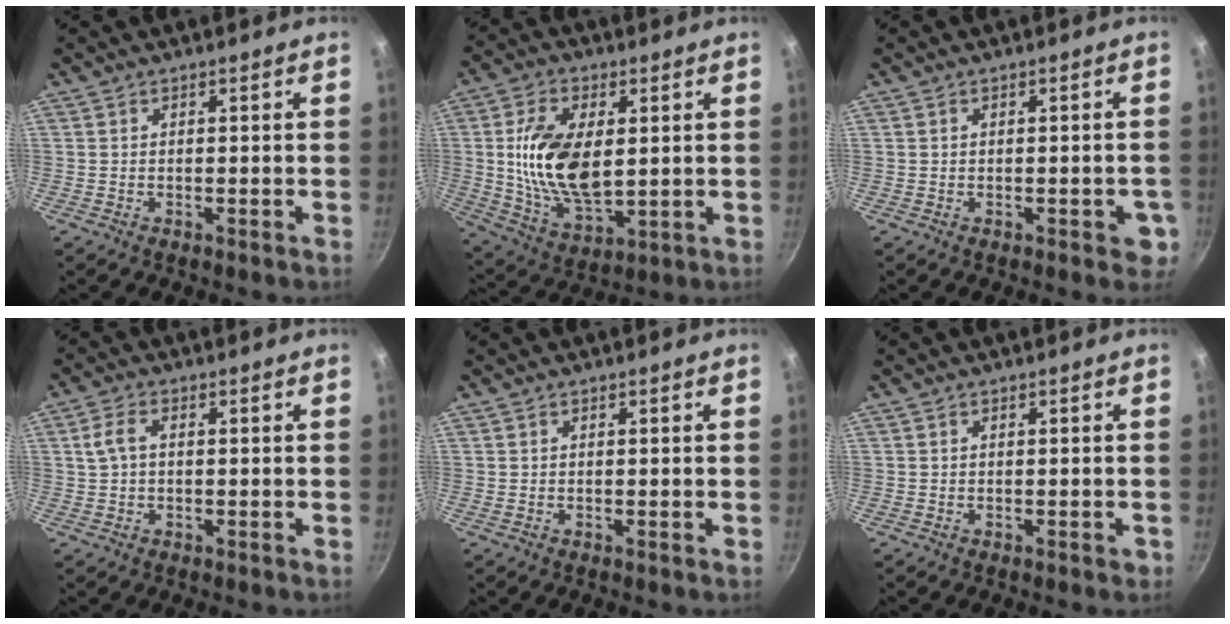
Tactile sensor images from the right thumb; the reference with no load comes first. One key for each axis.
{"total": 16.1, "fx": 1.9, "fy": 8.9, "fz": 13.3, "tx": -0.238, "ty": -0.012, "tz": 0.043}
{"total": 3.9, "fx": -1.1, "fy": 2.0, "fz": 3.2, "tx": -0.017, "ty": 0.011, "tz": -0.012}
{"total": 4.0, "fx": 0.5, "fy": 2.5, "fz": 3.1, "tx": -0.066, "ty": 0.012, "tz": 0.006}
{"total": 0.0}
{"total": 1.1, "fx": -0.2, "fy": 0.7, "fz": 0.9, "tx": -0.007, "ty": 0.004, "tz": -0.002}